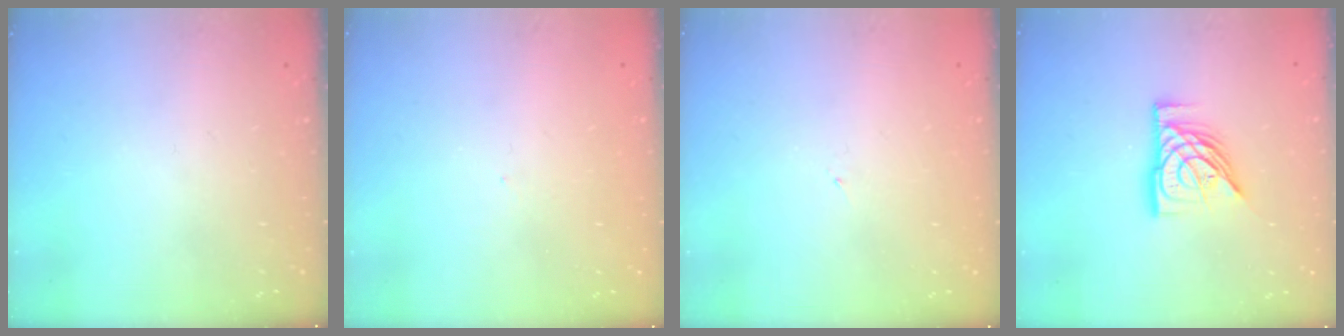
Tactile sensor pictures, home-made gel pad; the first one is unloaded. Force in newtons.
{"total": 2.0, "press": 2.0, "slide": 0.3}
{"total": 1.9, "press": 1.9, "slide": 0.1}
{"total": 12.1, "press": 12.1, "slide": 1.3}